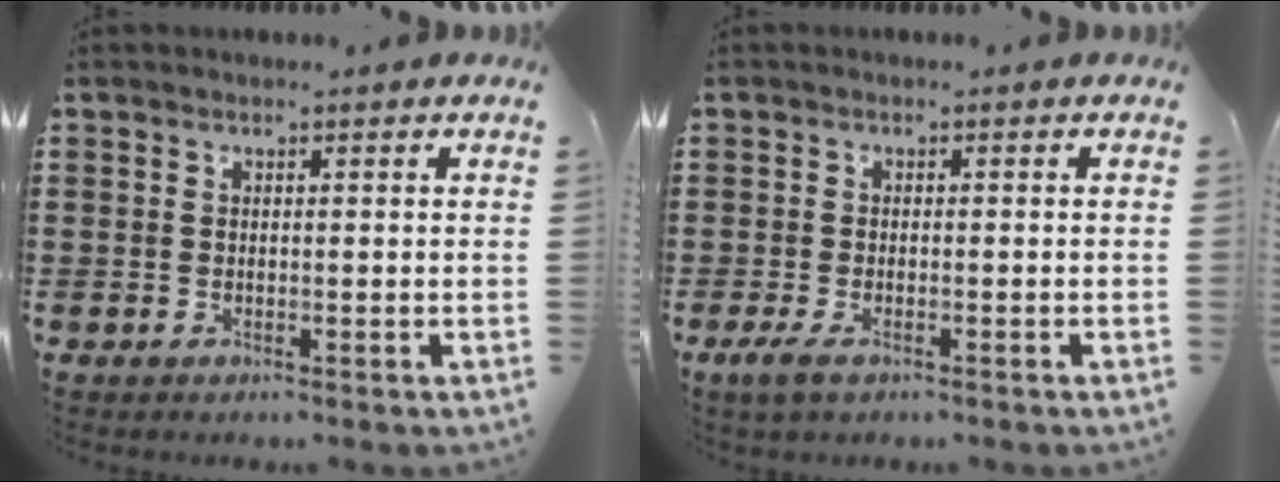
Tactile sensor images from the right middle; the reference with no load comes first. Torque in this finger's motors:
{"motor_torque": [1.70, 0.20, 0.24, 0.10]}